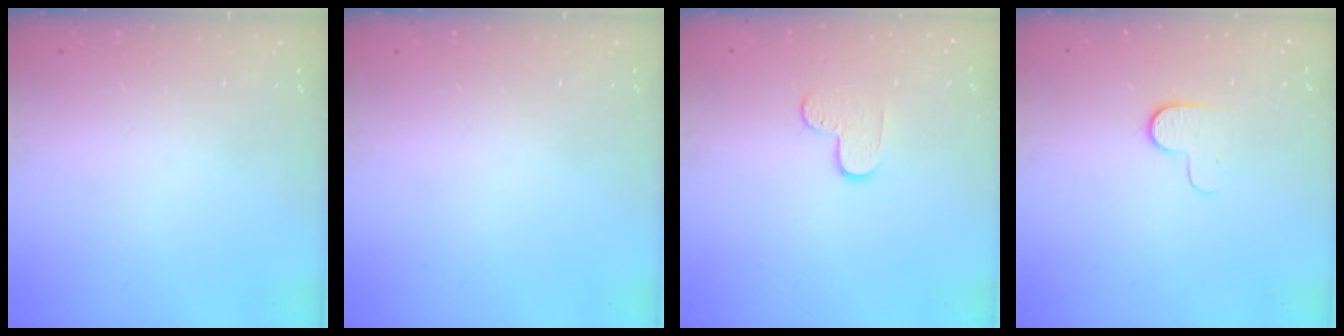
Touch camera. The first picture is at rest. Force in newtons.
{"total": 0.0}
{"total": 4.5, "press": 4.5, "slide": 0.4}
{"total": 5.4, "press": 5.3, "slide": 1.2}